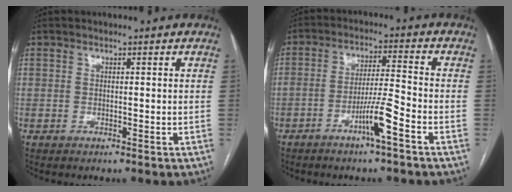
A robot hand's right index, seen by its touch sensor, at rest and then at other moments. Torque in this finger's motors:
{"motor_torque": [1.02, 0.06, 0.55, 0.13]}